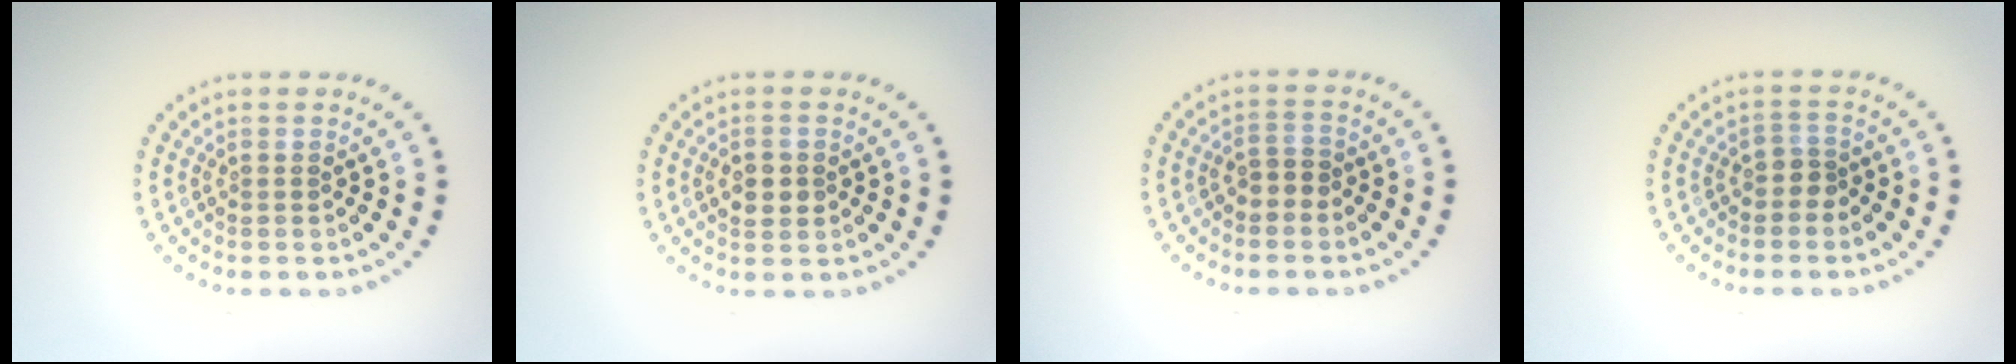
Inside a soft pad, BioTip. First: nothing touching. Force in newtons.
{"total": 2.0, "press": 2.0, "slide": 0.2}
{"total": 1.6, "press": 1.5, "slide": 0.5}
{"total": 1.4, "press": 1.1, "slide": 0.9}